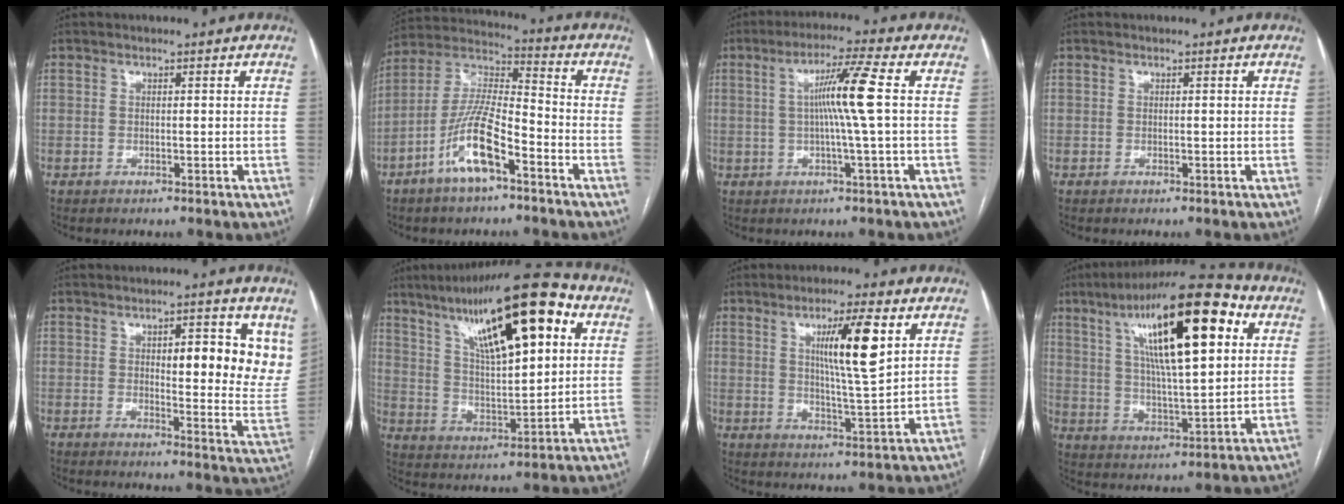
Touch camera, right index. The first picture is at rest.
{"total": 12.4, "force": [-6.2, 3.1, 10.2], "torque": [-0.212, 0.006, -0.116]}
{"total": 7.8, "force": [0.7, -1.5, 7.6], "torque": [-0.135, 0.008, 0.015]}
{"total": 0.0}
{"total": 12.5, "force": [4.9, 3.6, 10.9], "torque": [-0.119, -0.016, 0.060]}
{"total": 21.4, "force": [10.4, 4.9, 18.0], "torque": [-0.299, 0.035, 0.176]}
{"total": 10.1, "force": [3.8, 0.3, 9.4], "torque": [-0.158, -0.005, 0.062]}
{"total": 21.4, "force": [8.5, 4.6, 19.0], "torque": [-0.321, 0.033, 0.138]}